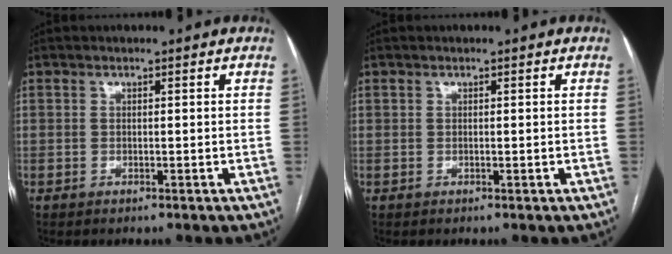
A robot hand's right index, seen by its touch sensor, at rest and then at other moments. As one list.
[{"total": 0.0}]